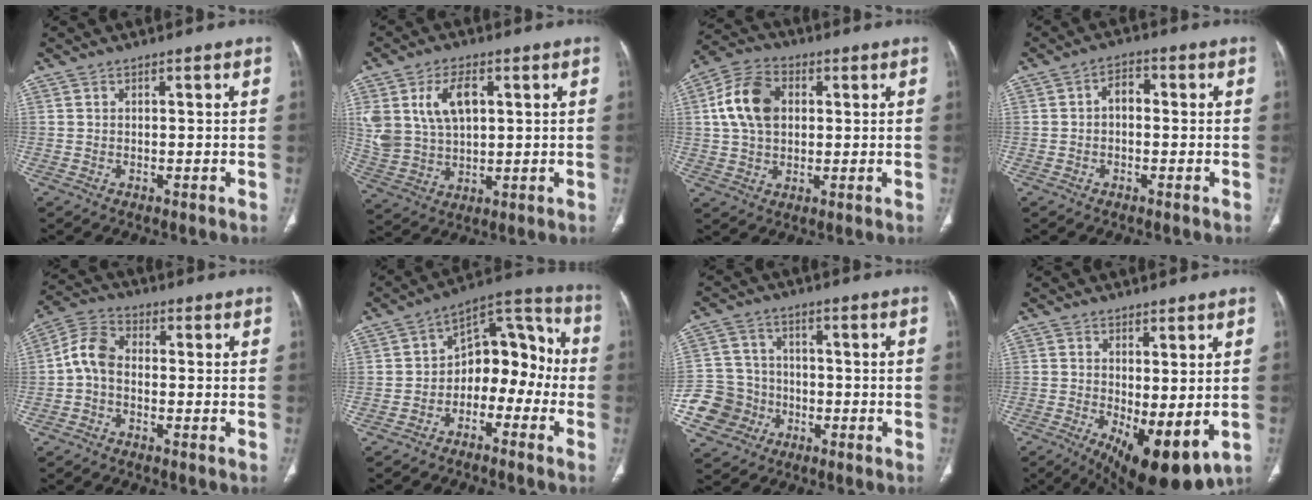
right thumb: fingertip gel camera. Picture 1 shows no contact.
{"total": 11.9, "force": [3.7, 7.3, 8.6], "torque": [-0.161, -0.004, 0.081]}
{"total": 11.3, "force": [2.0, 7.9, 7.9], "torque": [-0.140, 0.014, 0.032]}
{"total": 3.6, "force": [-0.2, 2.5, 2.6], "torque": [-0.031, 0.015, -0.013]}
{"total": 6.3, "force": [-0.8, 4.2, 4.6], "torque": [-0.086, 0.022, -0.030]}
{"total": 13.0, "force": [-3.7, 8.8, 8.9], "torque": [-0.083, 0.075, -0.069]}
{"total": 9.8, "force": [-3.7, 8.9, 1.7], "torque": [-0.010, 0.031, -0.063]}
{"total": 12.2, "force": [-2.9, 4.8, 10.8], "torque": [-0.160, -0.023, -0.026]}